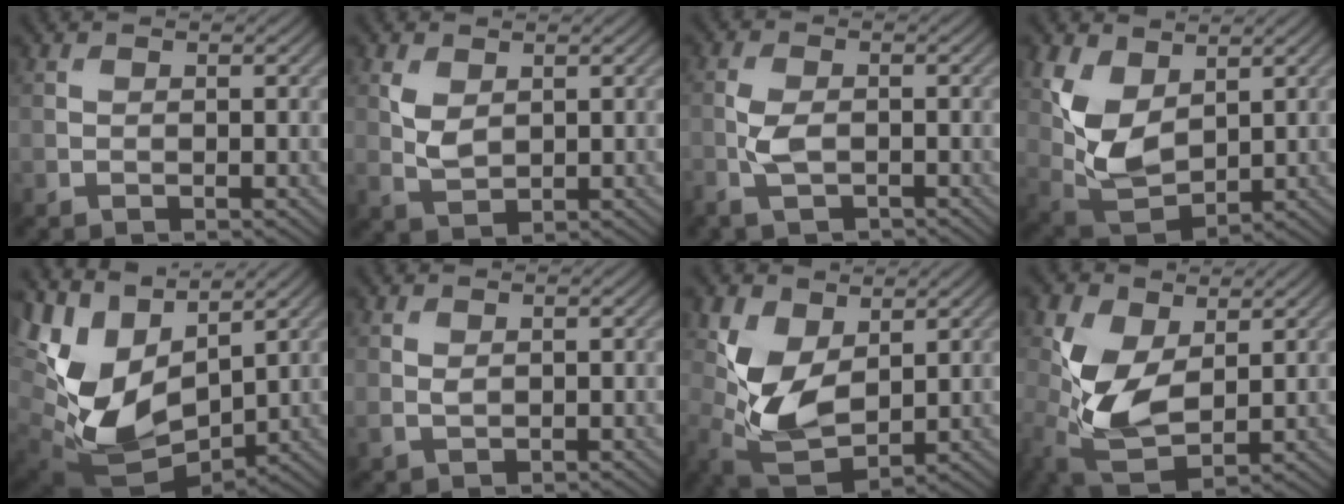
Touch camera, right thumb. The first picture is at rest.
{"total": 3.2, "force": [1.0, 2.0, 2.3], "torque": [-0.057, -0.003, 0.024]}
{"total": 3.8, "force": [-1.5, 2.1, 2.8], "torque": [-0.076, -0.005, -0.035]}
{"total": 9.2, "force": [3.5, 5.4, 6.5], "torque": [-0.170, -0.001, 0.073]}
{"total": 13.0, "force": [2.9, 8.2, 9.7], "torque": [-0.238, -0.008, 0.060]}
{"total": 1.2, "force": [0.4, 0.7, 0.8], "torque": [-0.023, -0.003, 0.013]}
{"total": 9.0, "force": [1.8, 5.3, 7.0], "torque": [-0.186, -0.003, 0.032]}
{"total": 10.0, "force": [0.7, 6.1, 7.9], "torque": [-0.217, 0.000, 0.012]}